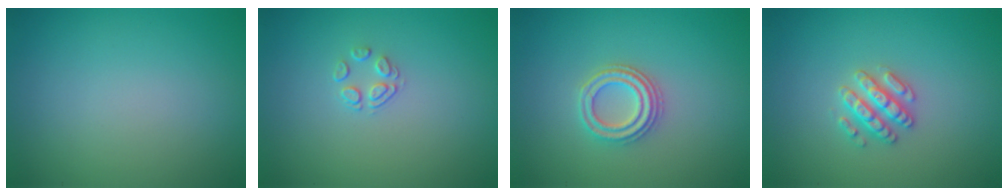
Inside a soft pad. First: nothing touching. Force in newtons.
{"total": 1.5, "press": 0.8, "slide": 1.3}
{"total": 2.9, "press": 2.7, "slide": 1.2}
{"total": 2.6, "press": 2.6, "slide": 0.3}